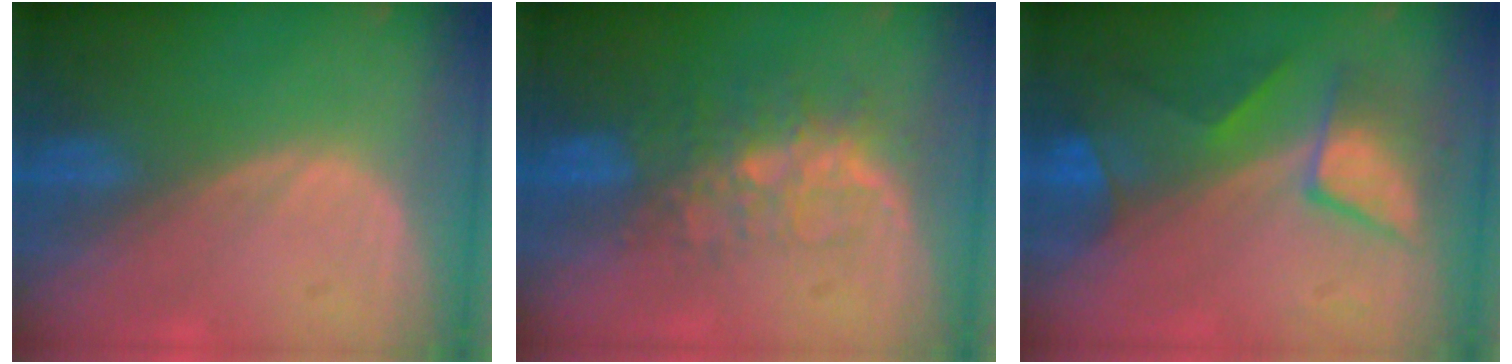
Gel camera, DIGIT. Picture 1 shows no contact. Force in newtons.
{"total": 8.3, "press": 6.8, "slide": 4.7}
{"total": 7.5, "press": 7.2, "slide": 2.0}